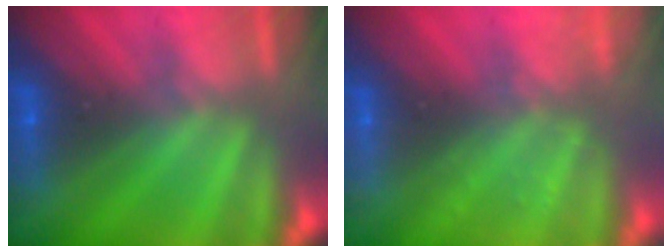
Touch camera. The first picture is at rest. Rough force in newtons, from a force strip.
{"total": 2.3}